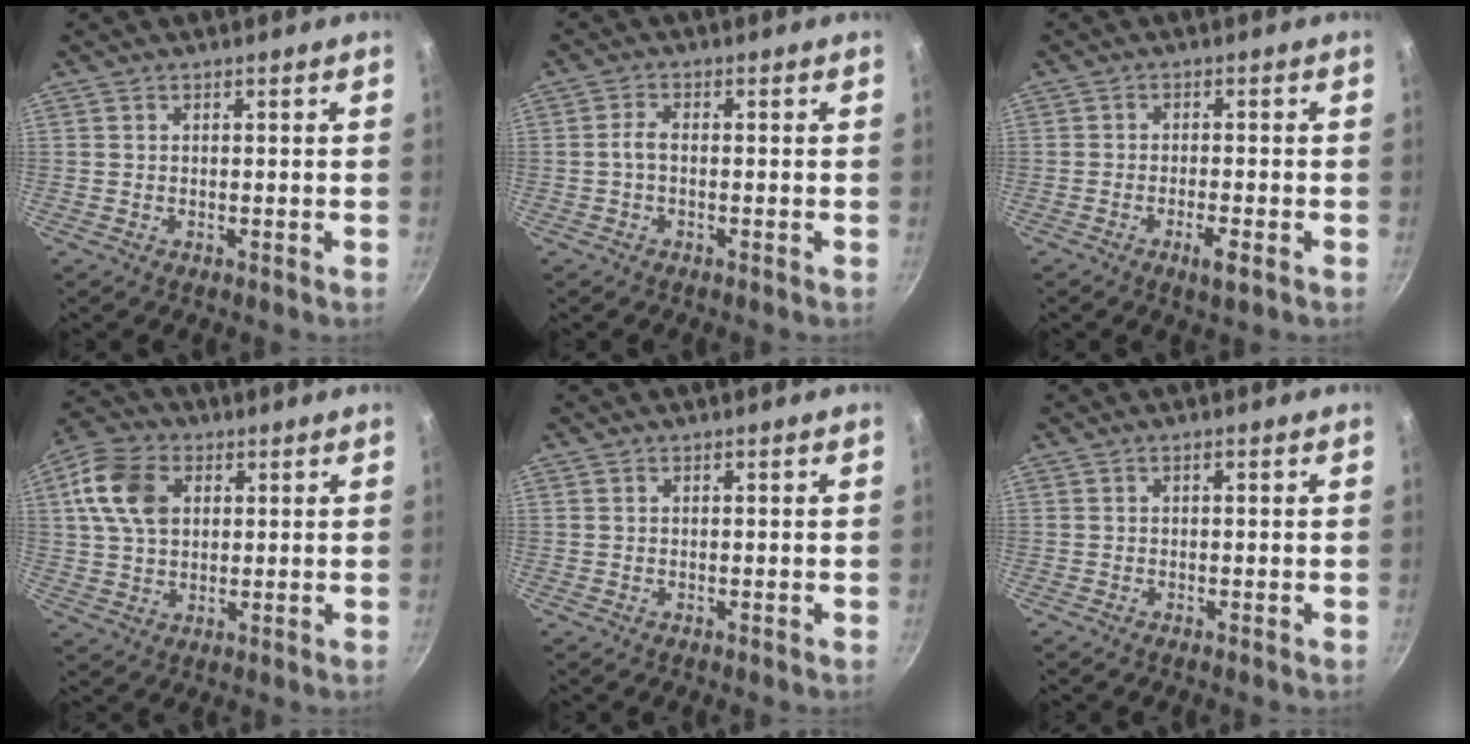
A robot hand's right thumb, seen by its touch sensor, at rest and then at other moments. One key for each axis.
{"total": 2.1, "fx": -0.6, "fy": 0.8, "fz": 1.8, "tx": -0.046, "ty": 0.011, "tz": -0.017}
{"total": 3.4, "fx": -1.7, "fy": 0.6, "fz": 2.8, "tx": -0.054, "ty": 0.008, "tz": -0.029}
{"total": 11.4, "fx": 3.1, "fy": 8.0, "fz": 7.6, "tx": -0.132, "ty": 0.007, "tz": 0.047}
{"total": 0.0}
{"total": 0.5, "fx": -0.1, "fy": -0.1, "fz": 0.5, "tx": -0.016, "ty": 0.003, "tz": -0.001}